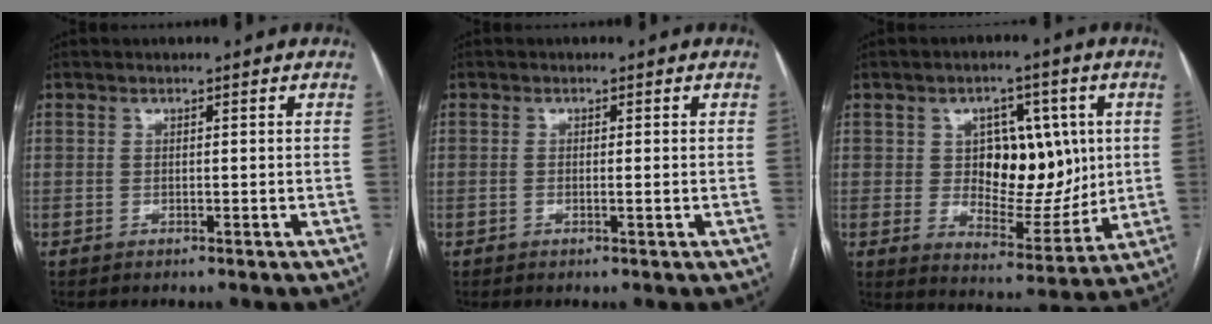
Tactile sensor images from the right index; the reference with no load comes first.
{"total": 0.9, "force": [-0.2, 0.1, 0.9], "torque": [-0.017, -0.002, -0.002]}
{"total": 11.9, "force": [2.0, 7.0, 9.5], "torque": [-0.136, 0.010, 0.043]}